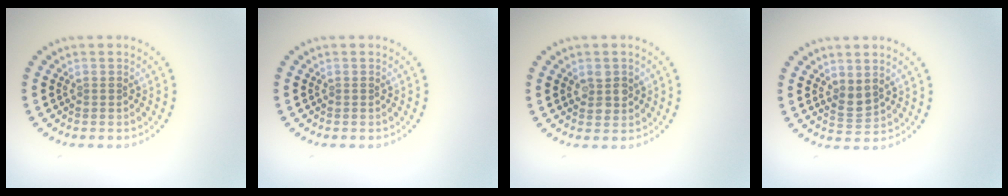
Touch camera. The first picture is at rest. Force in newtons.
{"total": 0.0}
{"total": 2.2, "press": 2.1, "slide": 0.6}
{"total": 1.6, "press": 1.4, "slide": 0.9}